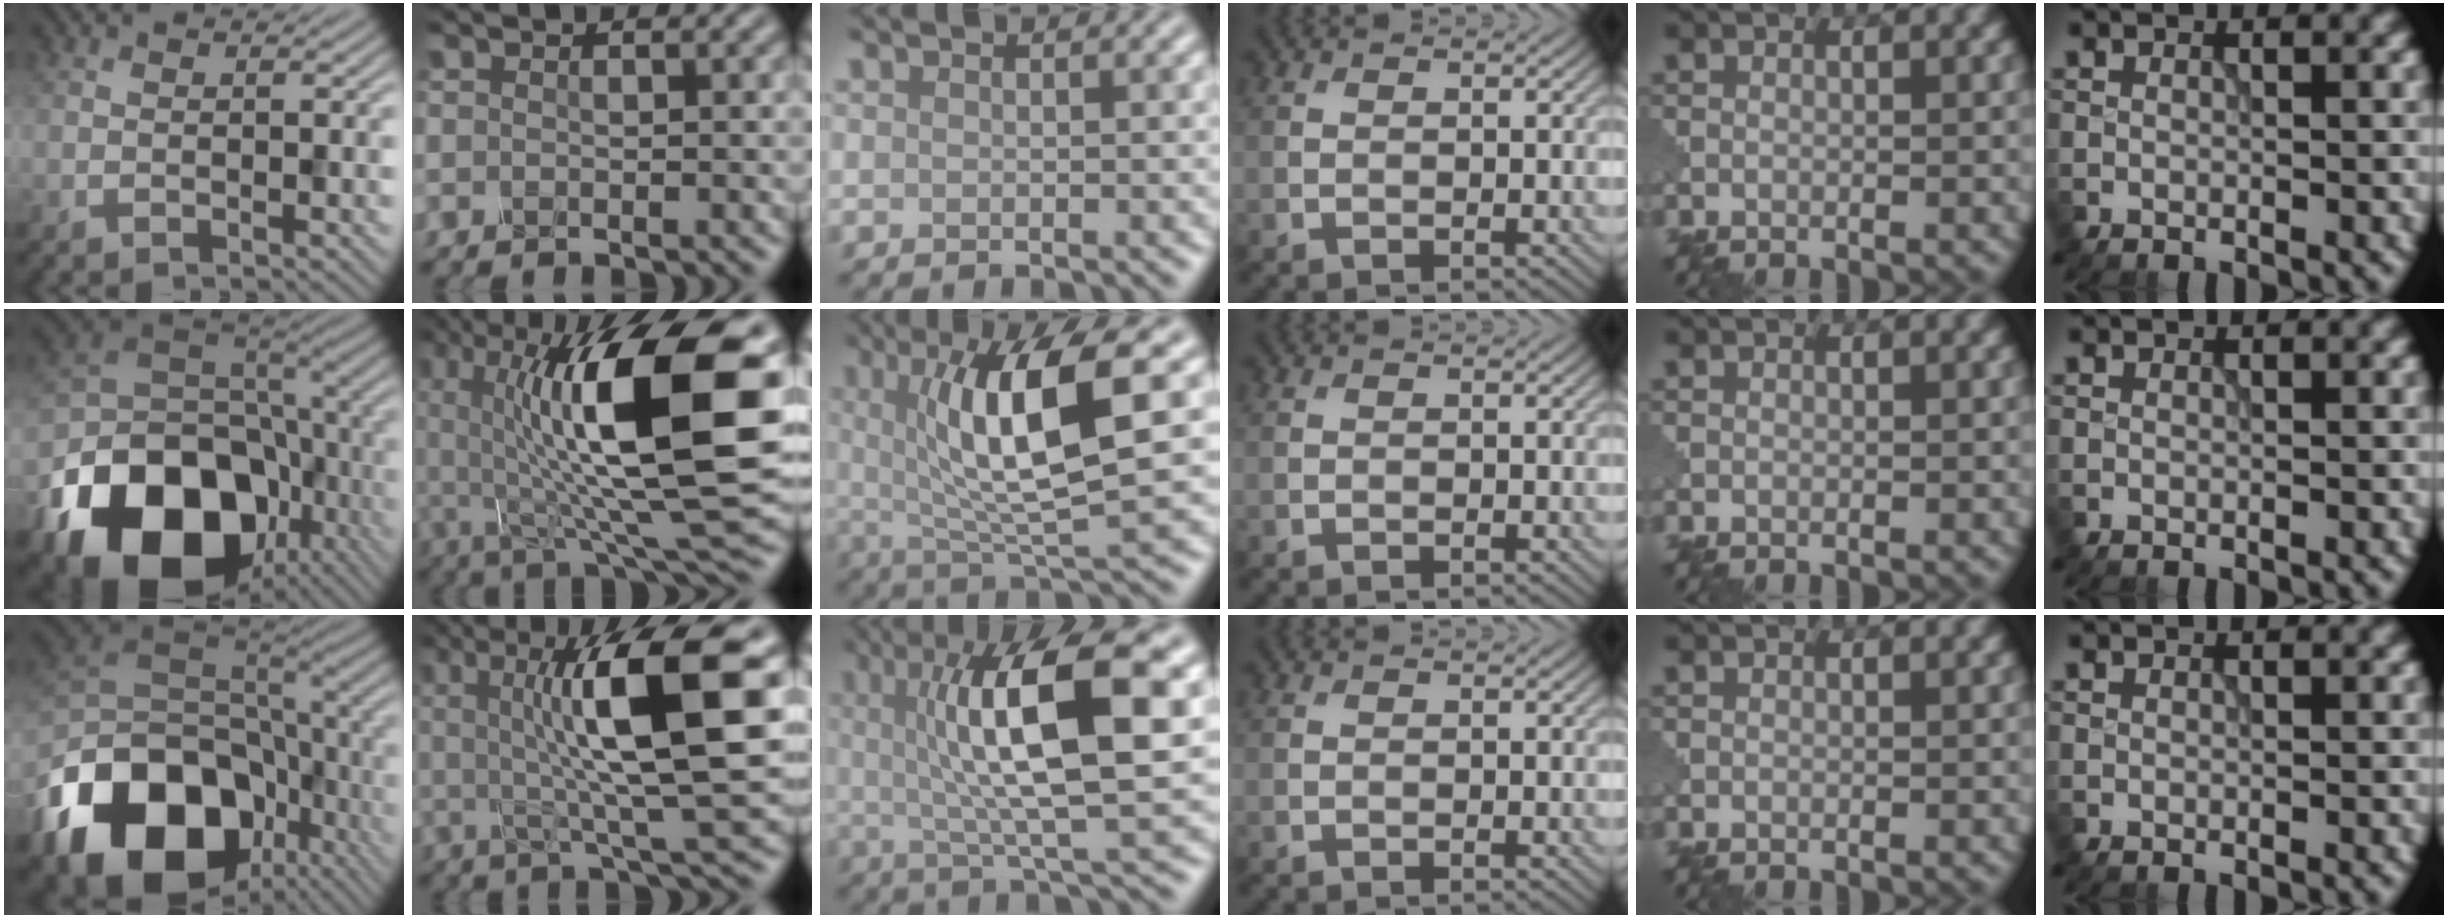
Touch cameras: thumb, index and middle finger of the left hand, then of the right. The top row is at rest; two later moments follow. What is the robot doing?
{"motion": "shake", "object": "sieve"}